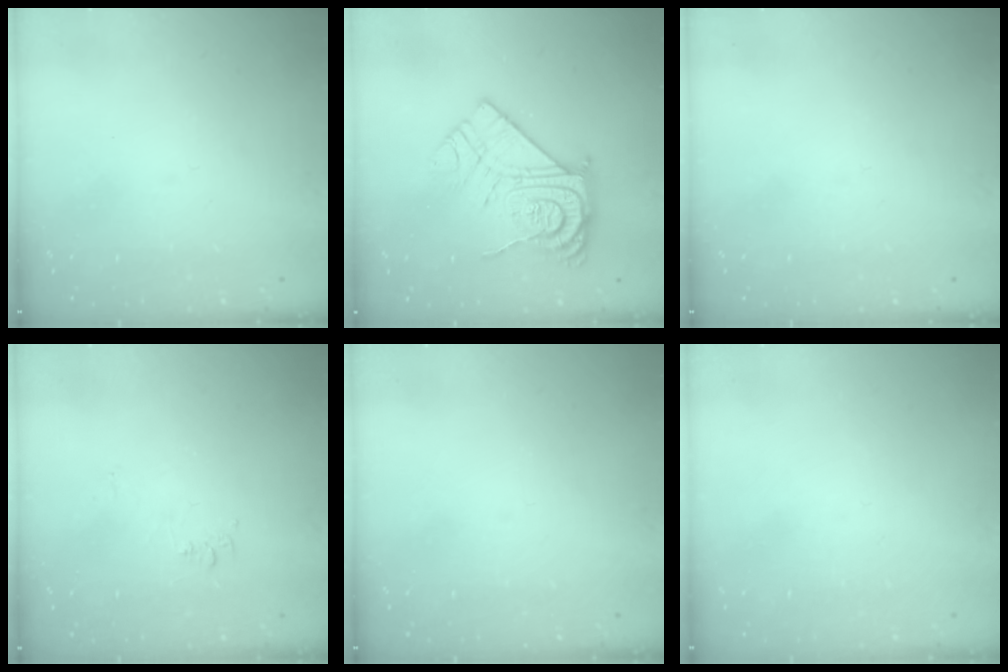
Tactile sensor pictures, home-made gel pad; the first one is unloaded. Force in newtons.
{"total": 16.7, "press": 16.6, "slide": 1.2}
{"total": 0.0}
{"total": 6.0, "press": 5.9, "slide": 0.7}
{"total": 0.0}
{"total": 1.9, "press": 1.9, "slide": 0.2}